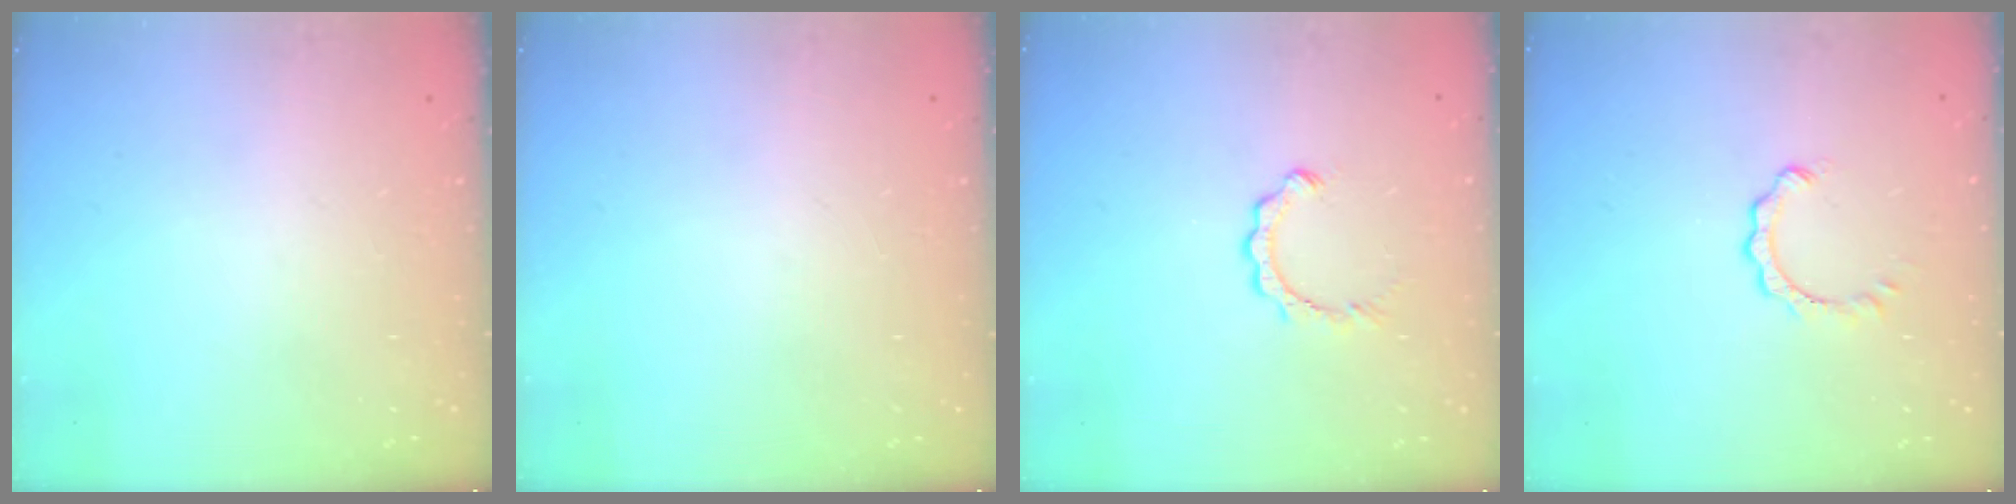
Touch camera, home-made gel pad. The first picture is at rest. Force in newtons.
{"total": 0.0}
{"total": 2.8, "press": 2.8, "slide": 0.3}
{"total": 1.1, "press": 1.1, "slide": 0.1}